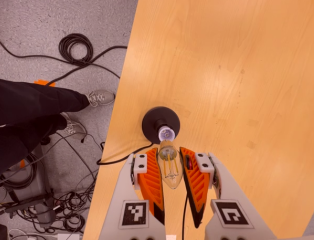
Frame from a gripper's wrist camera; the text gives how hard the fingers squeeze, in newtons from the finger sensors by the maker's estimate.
{"total": 21.3, "left": 24.1, "right": 18.5}